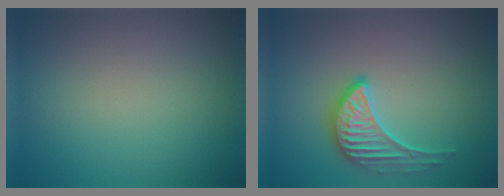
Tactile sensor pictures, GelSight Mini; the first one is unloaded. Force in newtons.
{"total": 3.5, "press": 3.0, "slide": 1.7}